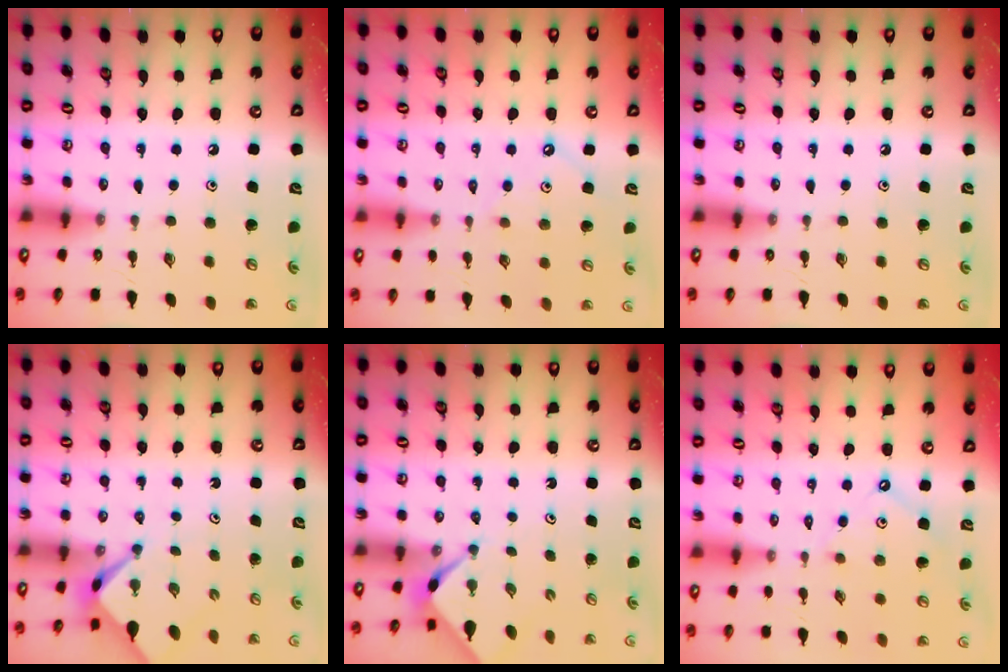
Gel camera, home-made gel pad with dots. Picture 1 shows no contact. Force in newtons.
{"total": 2.5, "press": 2.5, "slide": 0.5}
{"total": 0.0}
{"total": 2.2, "press": 2.2, "slide": 0.1}
{"total": 2.3, "press": 2.3, "slide": 0.1}
{"total": 3.6, "press": 3.6, "slide": 0.6}